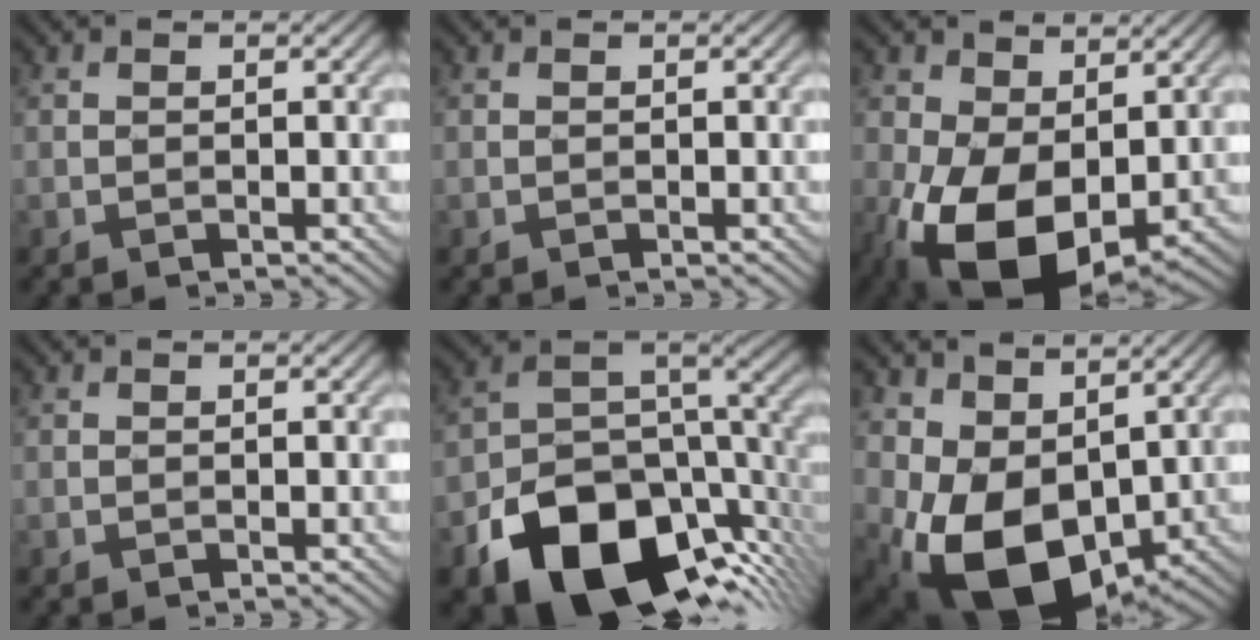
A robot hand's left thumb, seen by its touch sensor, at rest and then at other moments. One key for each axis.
{"total": 0.0}
{"total": 13.4, "fx": -1.8, "fy": 8.2, "fz": 10.4, "tx": -0.221, "ty": -0.022, "tz": -0.027}
{"total": 0.0}
{"total": 16.7, "fx": -8.7, "fy": 10.1, "fz": 10.0, "tx": -0.196, "ty": -0.042, "tz": -0.135}
{"total": 11.7, "fx": 0.6, "fy": 7.8, "fz": 8.7, "tx": -0.190, "ty": -0.028, "tz": 0.012}